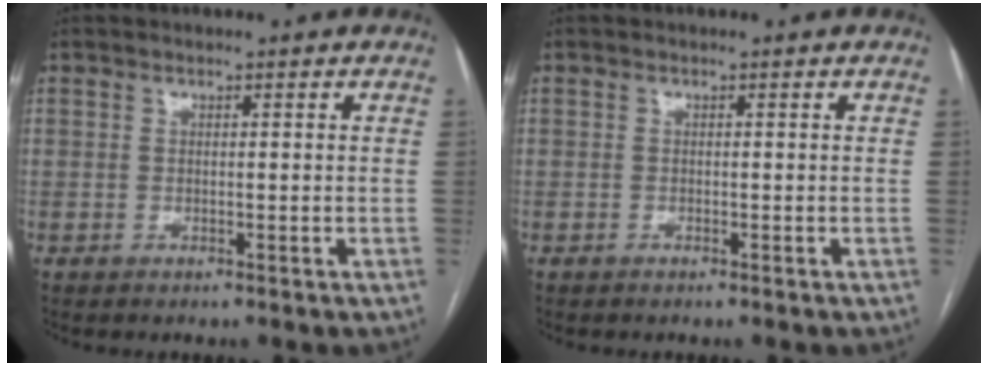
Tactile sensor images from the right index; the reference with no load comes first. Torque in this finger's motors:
{"motor_torque": [0.07, -0.04, 0.01, 0.01]}